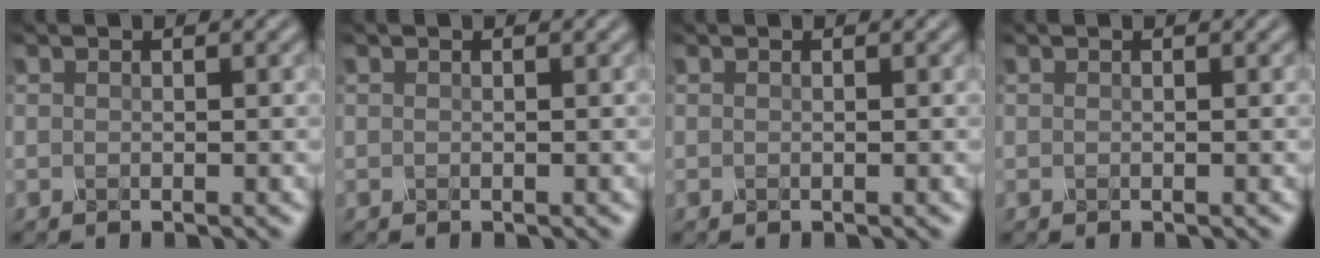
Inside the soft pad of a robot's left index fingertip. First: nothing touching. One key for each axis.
{"total": 0.0}
{"total": 0.0}
{"total": 0.0}